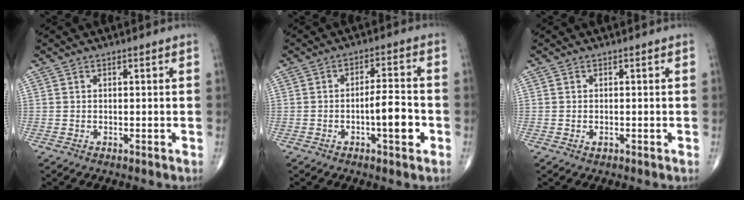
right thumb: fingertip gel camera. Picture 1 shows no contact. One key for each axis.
{"total": 7.3, "fx": -2.3, "fy": 2.1, "fz": 6.6, "tx": -0.094, "ty": 0.018, "tz": -0.035}
{"total": 0.8, "fx": -0.3, "fy": 0.4, "fz": 0.6, "tx": -0.011, "ty": -0.001, "tz": -0.005}